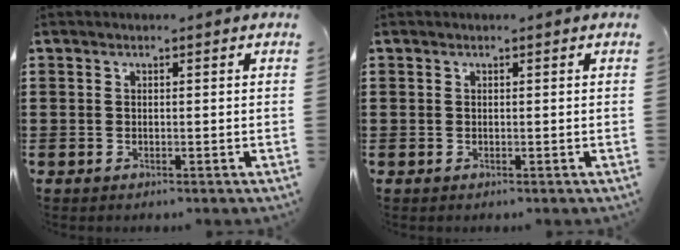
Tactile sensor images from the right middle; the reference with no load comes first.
{"total": 0.0}